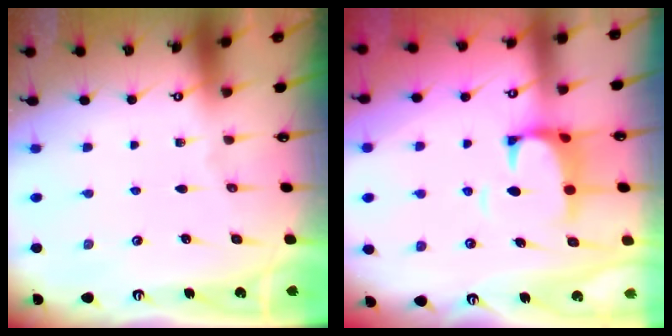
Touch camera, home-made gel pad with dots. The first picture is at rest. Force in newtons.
{"total": 2.6, "press": 2.3, "slide": 1.2}